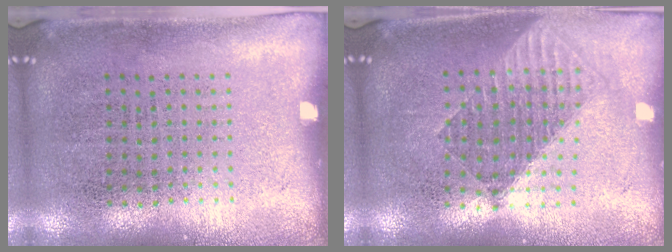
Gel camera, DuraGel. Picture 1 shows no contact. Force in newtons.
{"total": 1.5, "press": 1.3, "slide": 0.9}